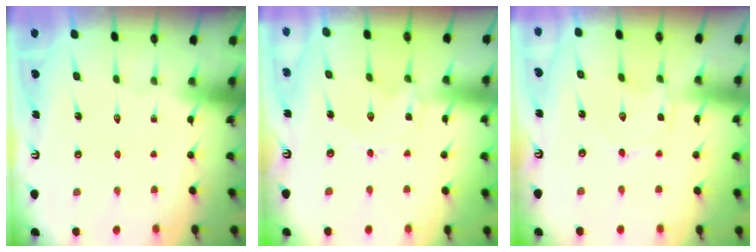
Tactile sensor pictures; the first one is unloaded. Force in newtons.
{"total": 0.0}
{"total": 1.1, "press": 1.1, "slide": 0.2}